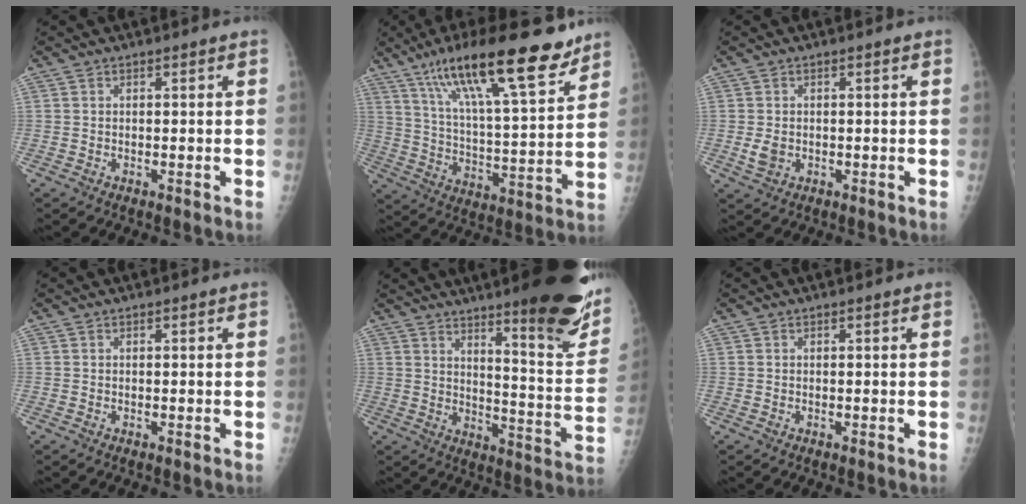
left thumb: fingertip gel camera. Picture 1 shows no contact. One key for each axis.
{"total": 23.0, "fx": 15.4, "fy": 5.2, "fz": 16.3, "tx": -0.251, "ty": -0.053, "tz": 0.255}
{"total": 2.6, "fx": -0.3, "fy": 2.0, "fz": 1.7, "tx": -0.032, "ty": -0.003, "tz": -0.001}
{"total": 0.0}
{"total": 21.3, "fx": 13.4, "fy": 3.6, "fz": 16.1, "tx": -0.189, "ty": -0.080, "tz": 0.190}
{"total": 0.0}